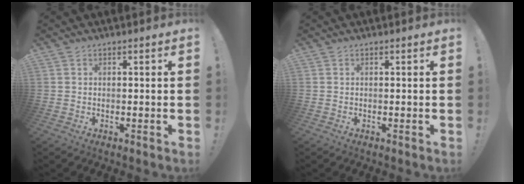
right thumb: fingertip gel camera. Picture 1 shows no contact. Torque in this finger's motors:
{"motor_torque": [-0.07, 0.21, 0.22, 0.08, -0.06]}